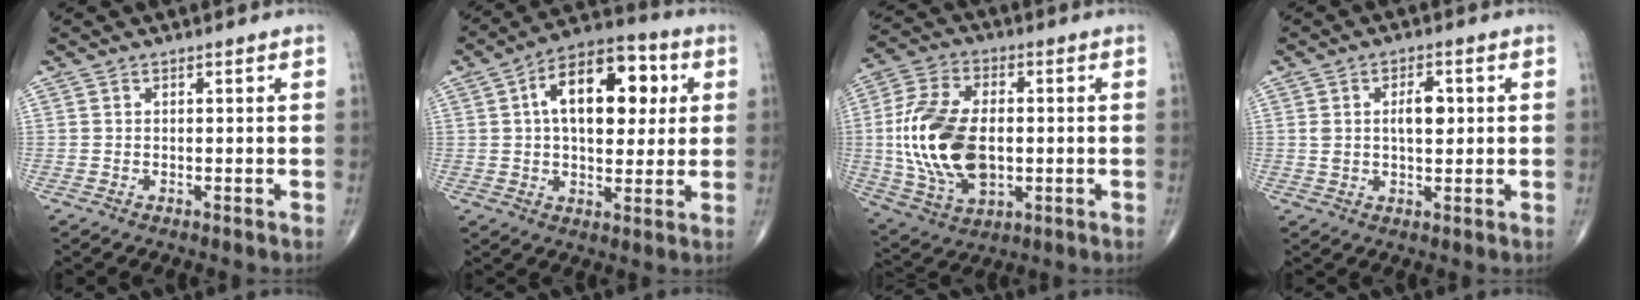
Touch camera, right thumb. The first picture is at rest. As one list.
[{"total": 16.7, "force": [3.8, 9.2, 13.4], "torque": [-0.175, 0.013, 0.051]}, {"total": 18.9, "force": [-0.6, 11.2, 15.2], "torque": [-0.296, 0.000, -0.003]}, {"total": 5.4, "force": [1.0, 2.7, 4.6], "torque": [-0.070, 0.001, 0.017]}]